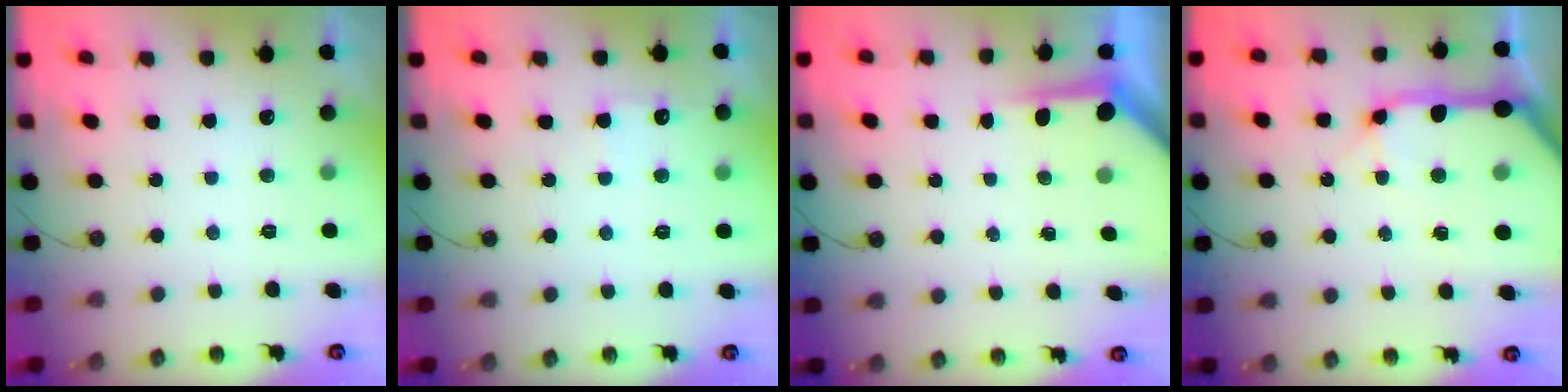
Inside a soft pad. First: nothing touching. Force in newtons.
{"total": 5.0, "press": 5.0, "slide": 0.6}
{"total": 4.0, "press": 4.0, "slide": 0.4}
{"total": 19.7, "press": 19.5, "slide": 3.2}